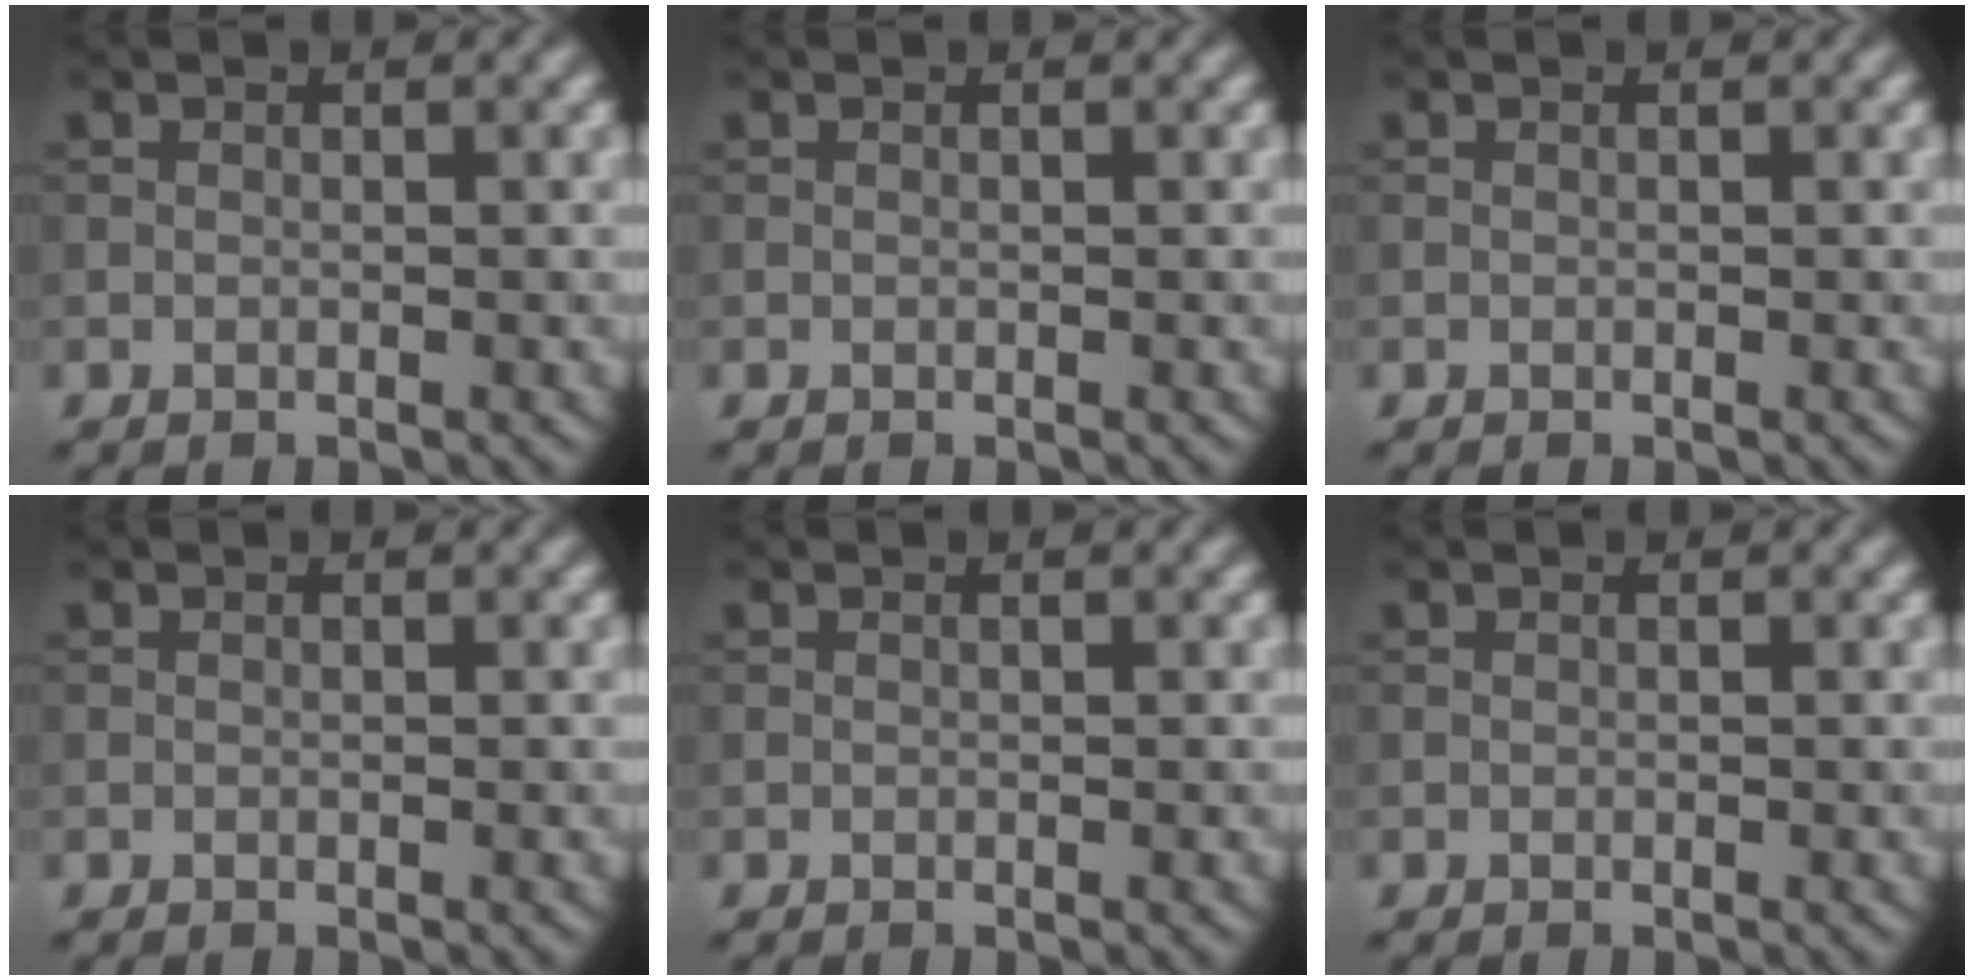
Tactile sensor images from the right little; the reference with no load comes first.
{"total": 0.0}
{"total": 0.0}
{"total": 0.0}
{"total": 0.0}
{"total": 0.0}